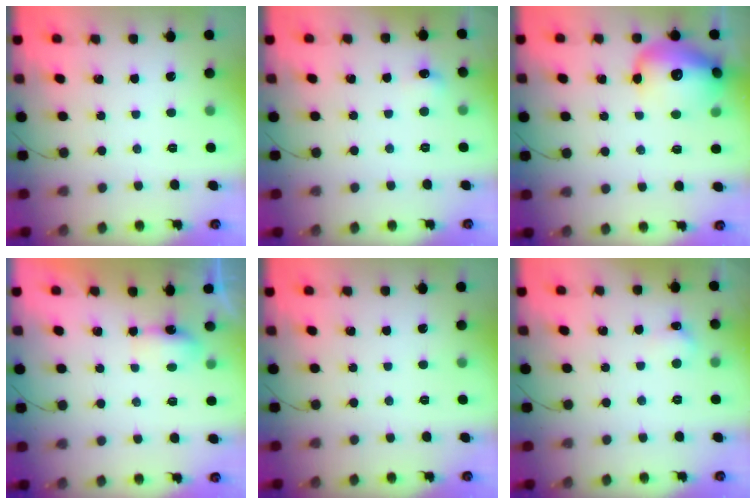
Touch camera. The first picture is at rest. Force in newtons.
{"total": 4.8, "press": 4.6, "slide": 1.4}
{"total": 17.8, "press": 17.6, "slide": 2.4}
{"total": 7.1, "press": 4.4, "slide": 5.5}
{"total": 0.0}
{"total": 5.1, "press": 5.0, "slide": 1.3}